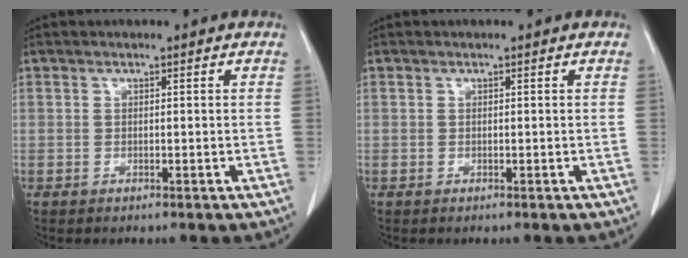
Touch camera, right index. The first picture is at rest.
{"total": 0.0}